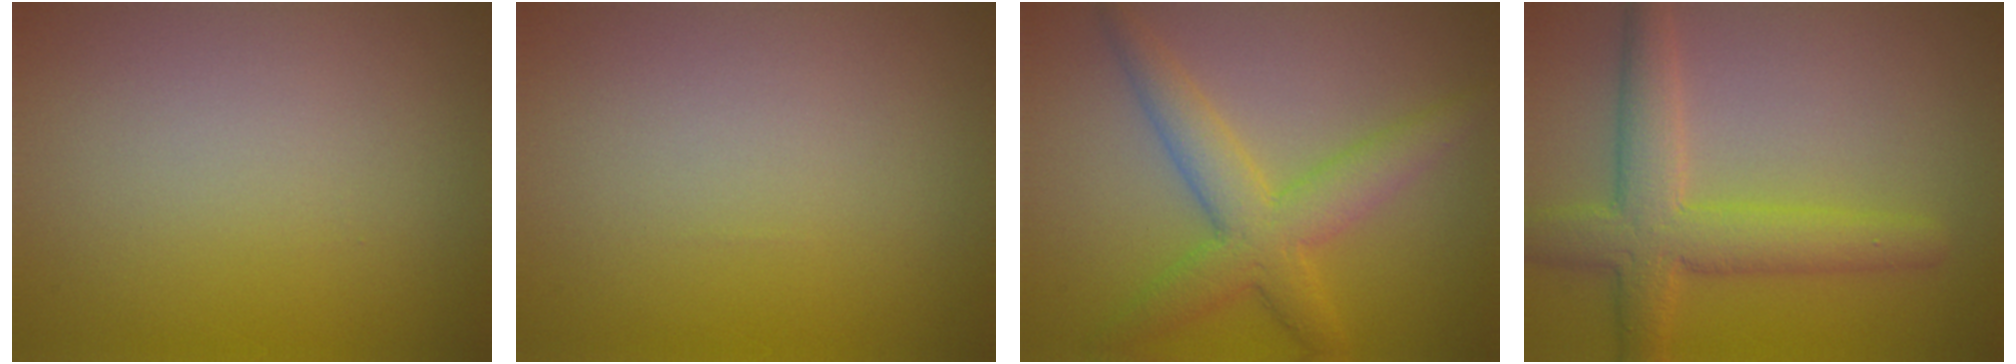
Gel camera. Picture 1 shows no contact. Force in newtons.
{"total": 0.0}
{"total": 5.1, "press": 5.1, "slide": 0.1}
{"total": 5.4, "press": 5.4, "slide": 0.3}